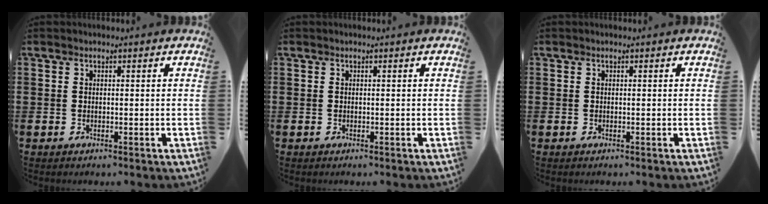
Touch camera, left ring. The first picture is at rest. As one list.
[{"total": 0.0}, {"total": 0.0}]